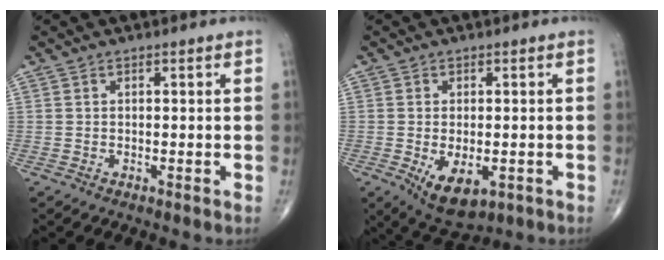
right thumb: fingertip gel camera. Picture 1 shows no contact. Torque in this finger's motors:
{"motor_torque": [-0.08, 0.44, 0.02, -0.21, 0.21]}